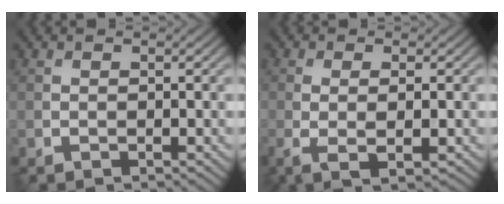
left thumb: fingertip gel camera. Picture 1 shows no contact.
{"total": 3.6, "force": [-0.6, 0.8, 3.5], "torque": [-0.070, -0.003, -0.010]}